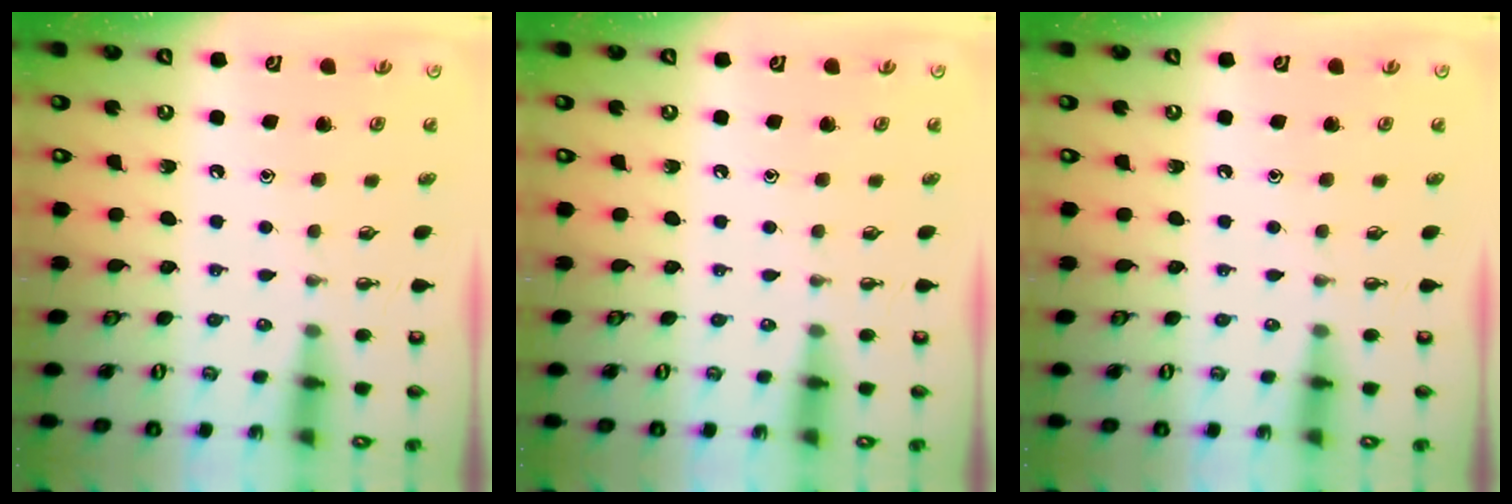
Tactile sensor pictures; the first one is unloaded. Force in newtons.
{"total": 0.0}
{"total": 0.0}